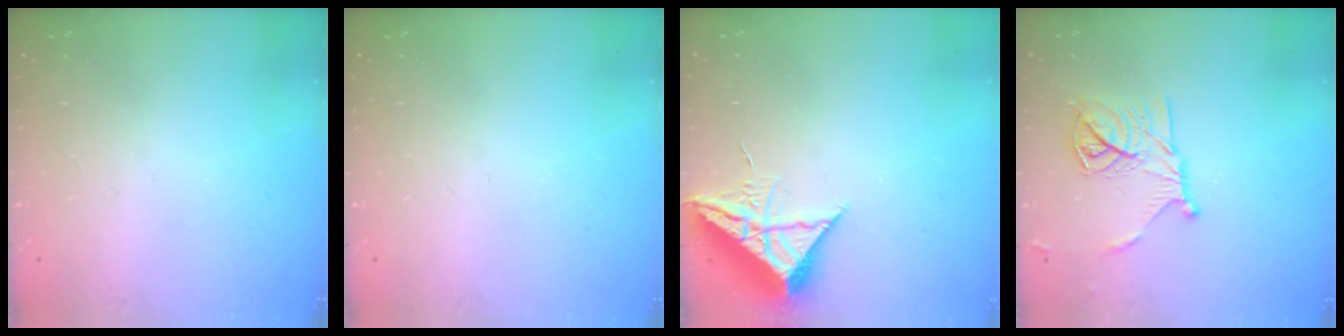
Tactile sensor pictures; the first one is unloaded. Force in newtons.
{"total": 0.0}
{"total": 10.0, "press": 9.9, "slide": 0.8}
{"total": 14.3, "press": 14.2, "slide": 0.5}